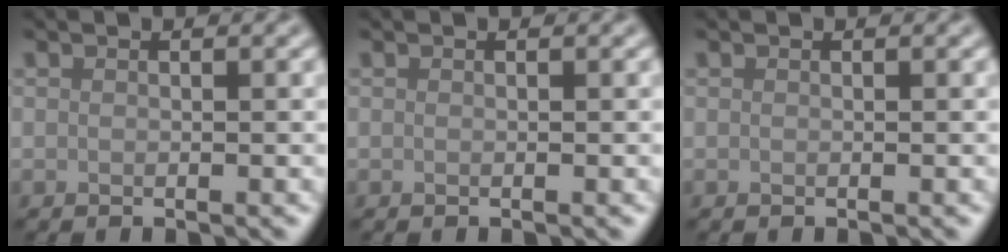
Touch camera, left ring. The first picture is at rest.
{"total": 0.0}
{"total": 0.0}